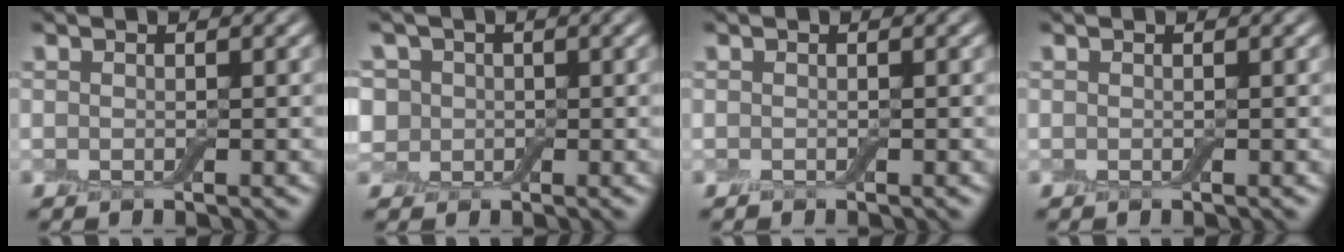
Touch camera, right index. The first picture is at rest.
{"total": 4.6, "force": [1.4, 4.0, 1.9], "torque": [-0.042, 0.019, 0.000]}
{"total": 0.0}
{"total": 0.0}